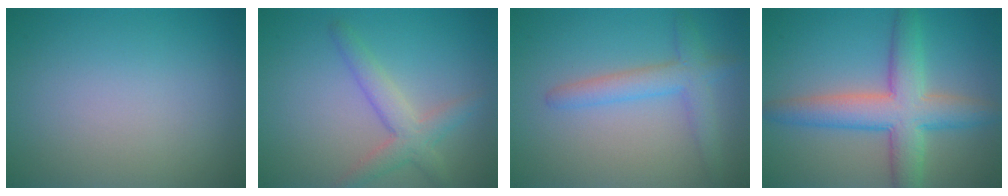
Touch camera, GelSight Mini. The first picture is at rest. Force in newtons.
{"total": 3.2, "press": 3.2, "slide": 0.1}
{"total": 3.2, "press": 3.2, "slide": 0.1}
{"total": 6.7, "press": 6.7, "slide": 0.2}